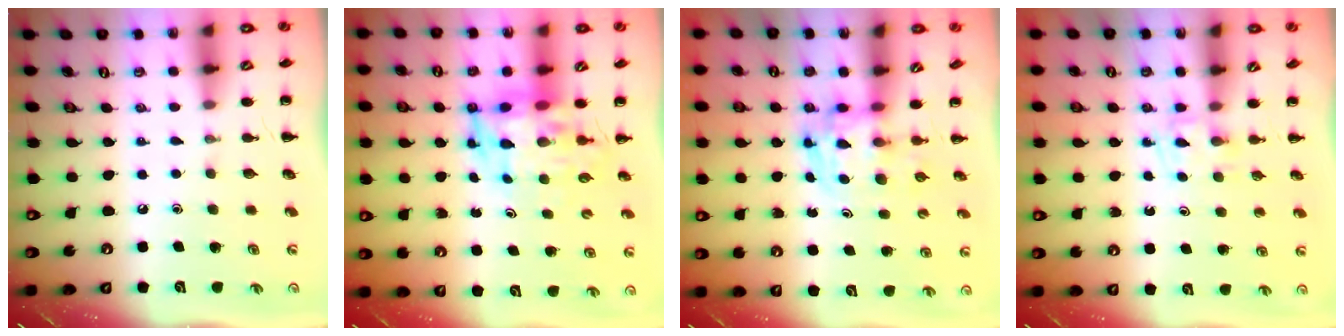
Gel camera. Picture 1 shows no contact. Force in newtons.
{"total": 6.5, "press": 6.2, "slide": 2.0}
{"total": 3.6, "press": 3.5, "slide": 0.6}
{"total": 4.5, "press": 4.2, "slide": 1.4}